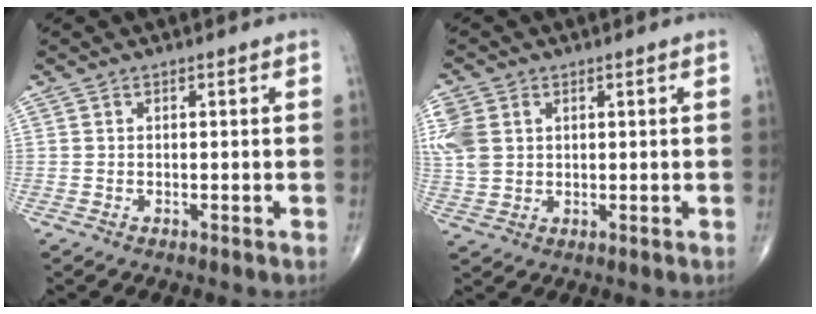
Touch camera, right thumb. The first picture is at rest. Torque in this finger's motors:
{"motor_torque": [0.10, 0.14, 0.61, 0.40, 0.06]}